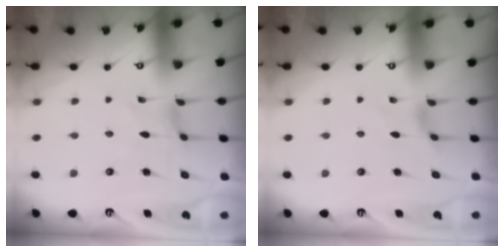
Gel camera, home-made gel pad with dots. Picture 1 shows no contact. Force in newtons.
{"total": 2.7, "press": 2.6, "slide": 0.6}